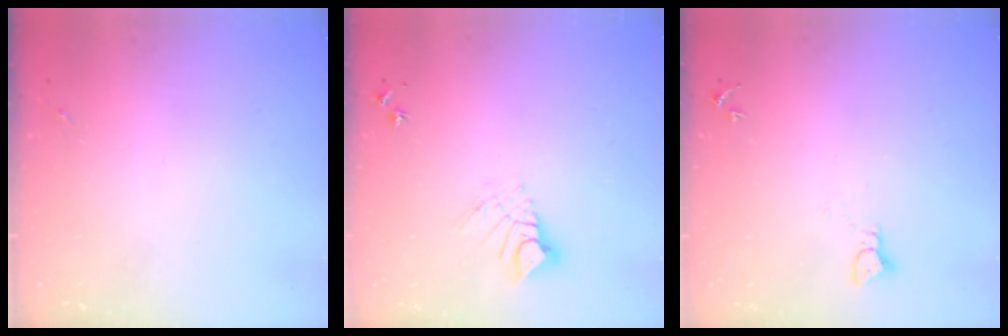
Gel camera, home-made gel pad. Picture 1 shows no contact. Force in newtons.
{"total": 7.7, "press": 7.7, "slide": 0.7}
{"total": 3.1, "press": 3.1, "slide": 0.1}